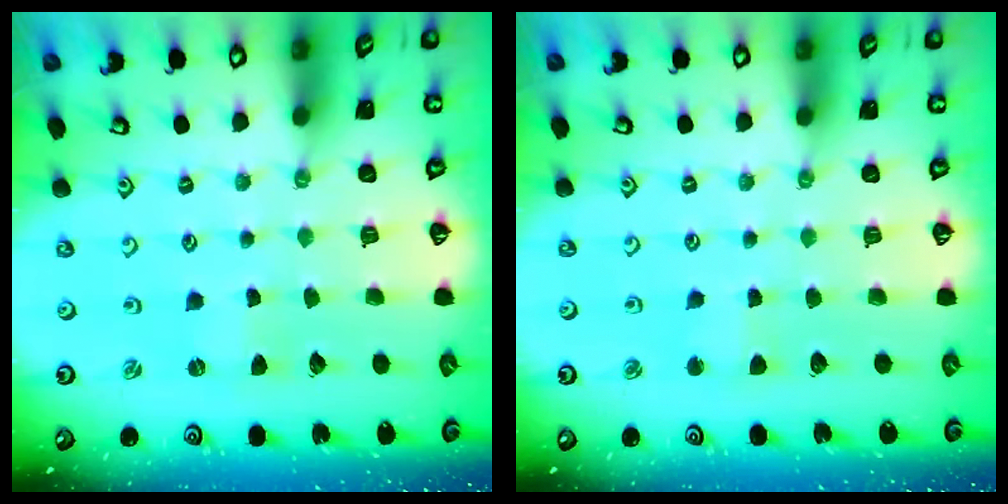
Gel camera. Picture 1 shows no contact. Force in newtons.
{"total": 2.5, "press": 2.5, "slide": 0.3}